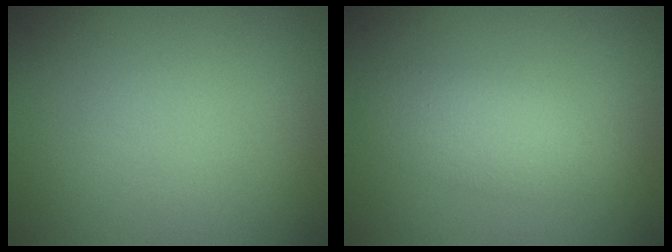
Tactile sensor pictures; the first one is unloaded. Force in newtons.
{"total": 2.0, "press": 1.9, "slide": 0.2}